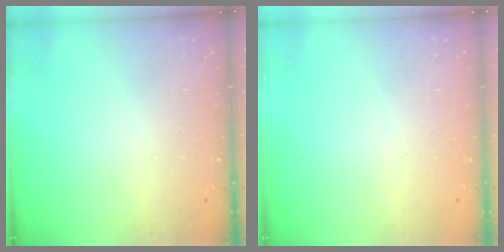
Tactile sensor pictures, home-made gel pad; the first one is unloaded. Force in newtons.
{"total": 0.0}